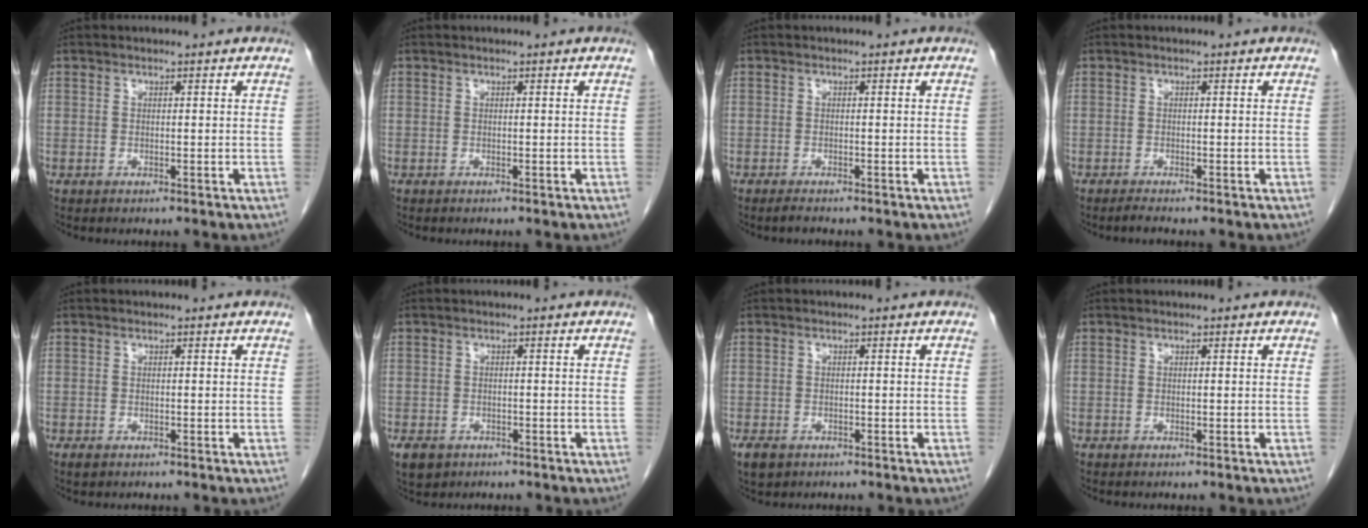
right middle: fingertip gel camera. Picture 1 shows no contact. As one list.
[{"total": 0.0}, {"total": 1.0, "force": [-0.9, 0.0, 0.5], "torque": [-0.017, -0.005, -0.014]}, {"total": 0.9, "force": [-0.8, -0.2, 0.4], "torque": [-0.016, -0.005, -0.015]}, {"total": 0.9, "force": [-0.5, 0.5, 0.5], "torque": [-0.011, 0.000, -0.003]}, {"total": 4.4, "force": [-2.7, 3.1, 1.6], "torque": [-0.028, -0.002, -0.037]}, {"total": 2.7, "force": [-1.7, 1.8, 1.3], "torque": [-0.027, -0.003, -0.022]}, {"total": 0.0}]